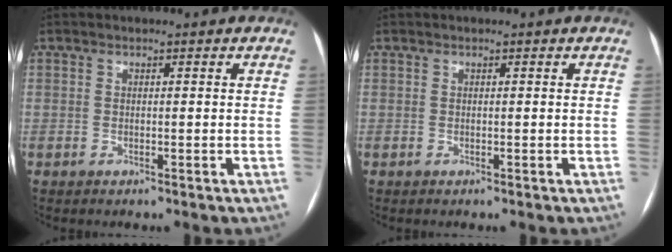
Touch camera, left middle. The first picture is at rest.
{"total": 0.0}